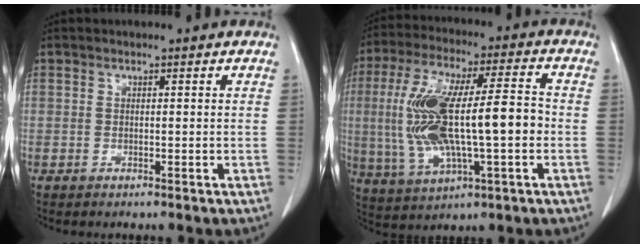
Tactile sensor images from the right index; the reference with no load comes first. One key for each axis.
{"total": 17.5, "fx": -1.3, "fy": 4.2, "fz": 16.9, "tx": -0.339, "ty": 0.015, "tz": -0.012}